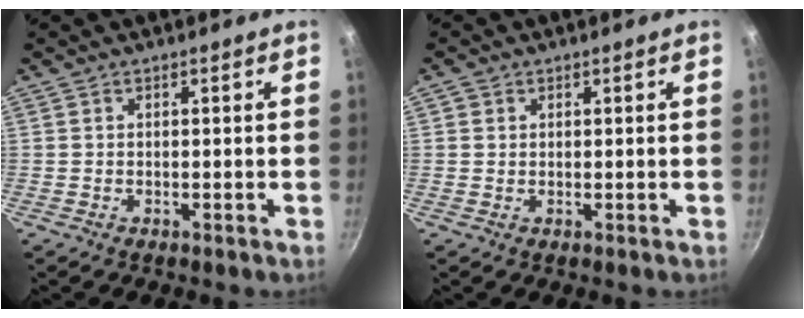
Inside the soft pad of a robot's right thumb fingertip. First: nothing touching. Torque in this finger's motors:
{"motor_torque": [-0.15, -0.05, -0.20, 0.20, 0.07]}